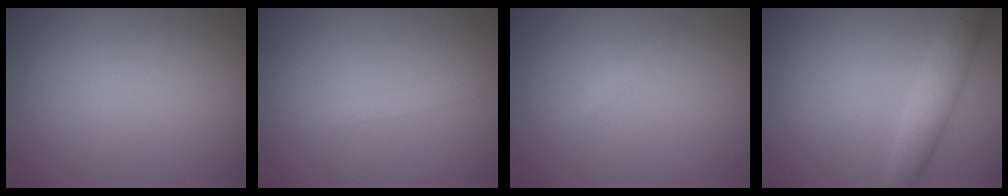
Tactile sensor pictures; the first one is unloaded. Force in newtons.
{"total": 0.8, "press": 0.8, "slide": 0.1}
{"total": 0.7, "press": 0.7, "slide": 0.1}
{"total": 3.3, "press": 3.3, "slide": 0.1}